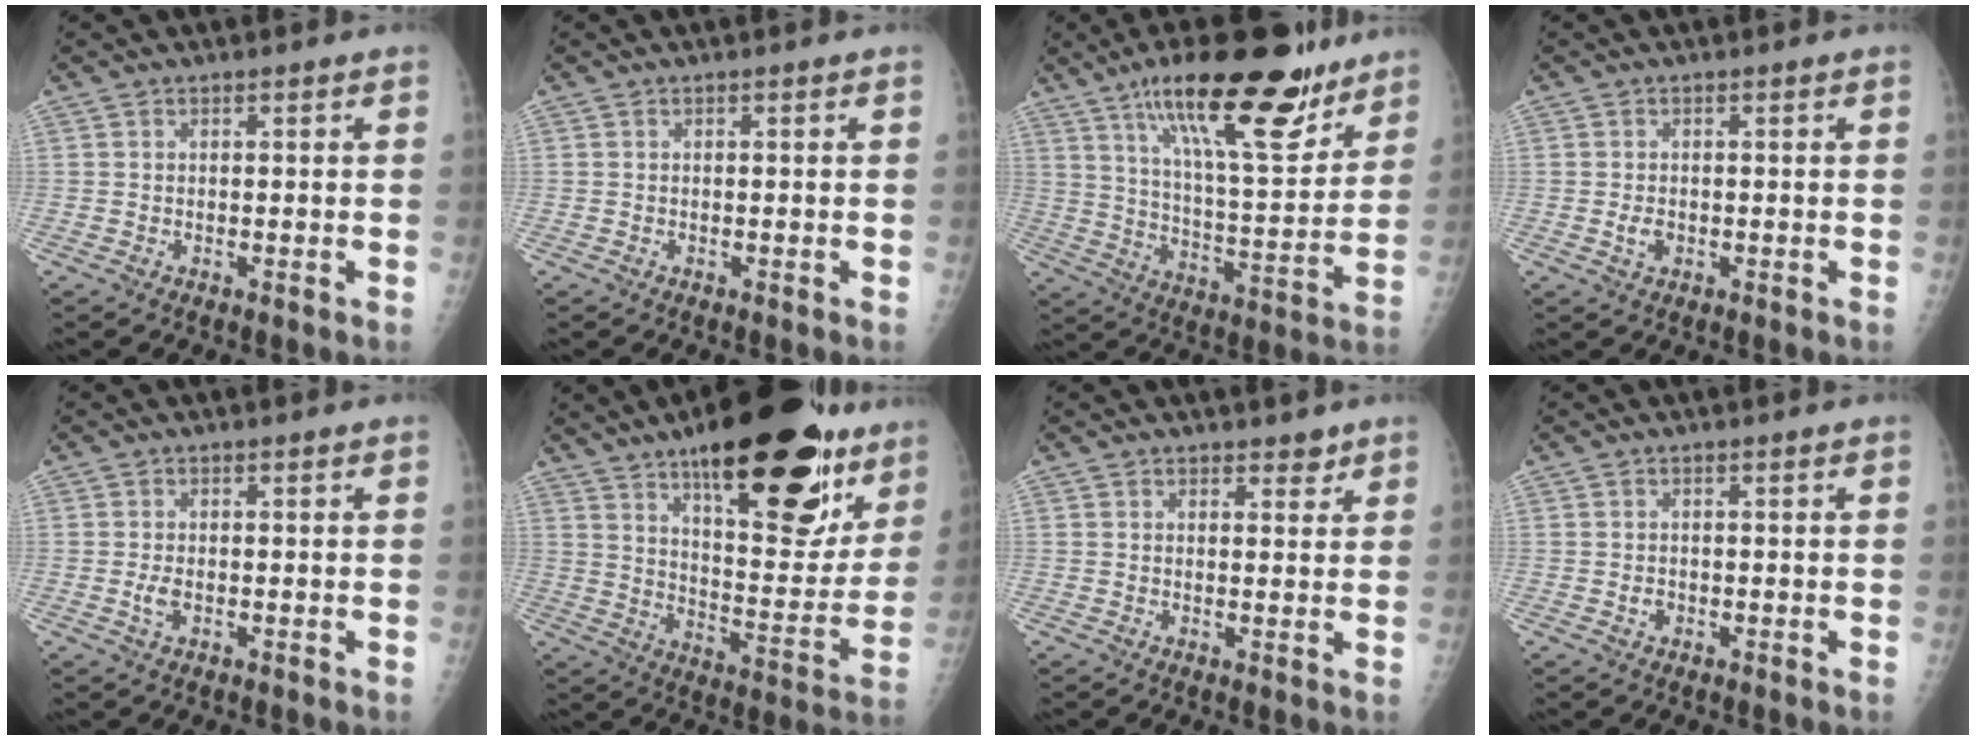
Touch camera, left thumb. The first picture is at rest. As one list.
[{"total": 0.0}, {"total": 22.9, "force": [14.9, 6.7, 16.0], "torque": [-0.224, -0.063, 0.241]}, {"total": 1.9, "force": [-0.3, 1.3, 1.3], "torque": [-0.021, 0.000, -0.004]}, {"total": 1.9, "force": [-0.3, 1.1, 1.6], "torque": [-0.033, -0.003, -0.006]}, {"total": 29.0, "force": [17.4, 10.2, 20.8], "torque": [-0.258, -0.065, 0.258]}, {"total": 2.3, "force": [1.8, 1.2, 0.7], "torque": [0.009, -0.011, 0.021]}, {"total": 1.1, "force": [-0.2, 0.9, 0.6], "torque": [-0.006, 0.002, -0.002]}]